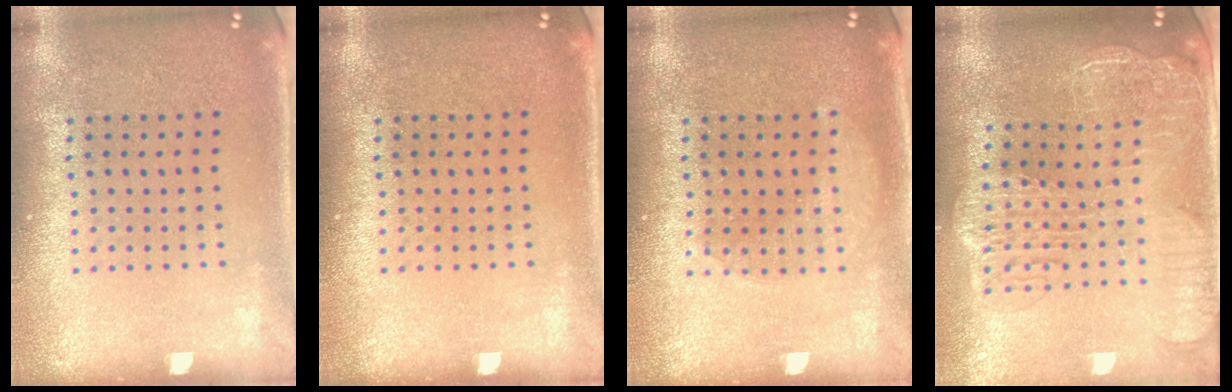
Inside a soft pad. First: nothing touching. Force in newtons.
{"total": 0.0}
{"total": 1.7, "press": 1.7, "slide": 0.4}
{"total": 2.9, "press": 2.4, "slide": 1.7}